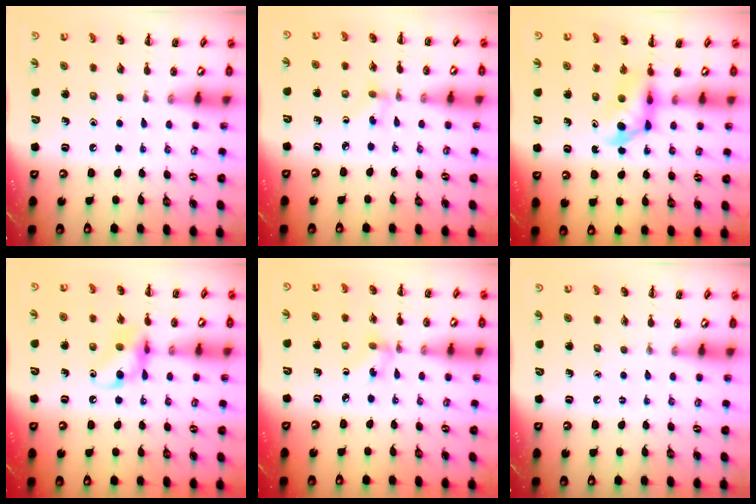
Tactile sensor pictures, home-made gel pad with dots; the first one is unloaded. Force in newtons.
{"total": 2.8, "press": 2.5, "slide": 1.2}
{"total": 5.2, "press": 5.1, "slide": 1.1}
{"total": 11.6, "press": 11.4, "slide": 1.9}
{"total": 2.9, "press": 2.9, "slide": 0.7}
{"total": 0.0}